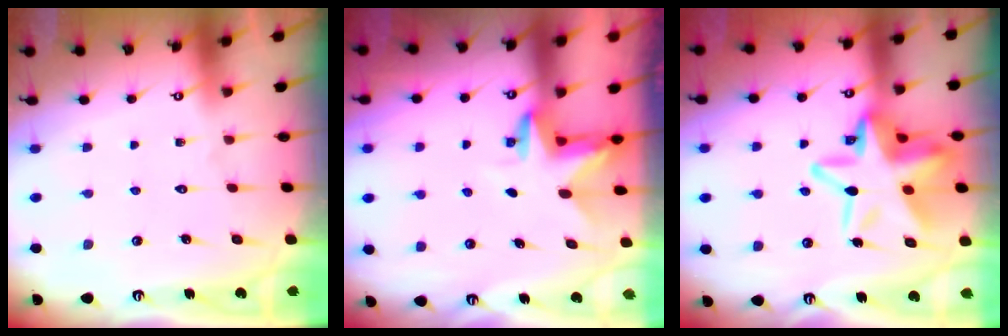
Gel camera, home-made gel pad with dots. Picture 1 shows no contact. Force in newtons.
{"total": 3.3, "press": 3.3, "slide": 0.1}
{"total": 18.1, "press": 17.9, "slide": 2.8}